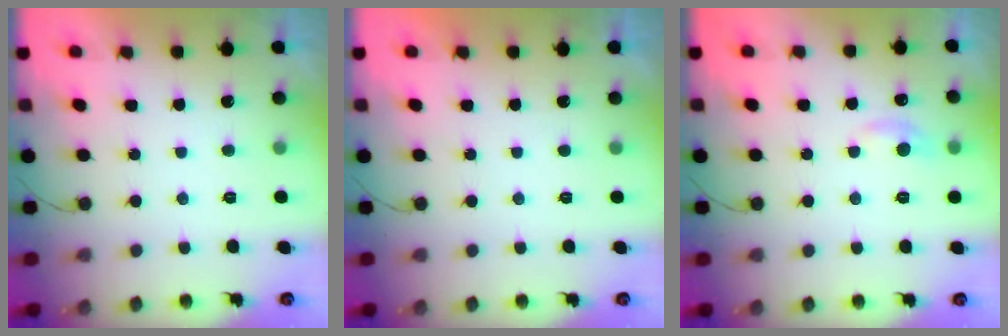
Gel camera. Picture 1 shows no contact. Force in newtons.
{"total": 0.0}
{"total": 5.4, "press": 5.3, "slide": 0.7}